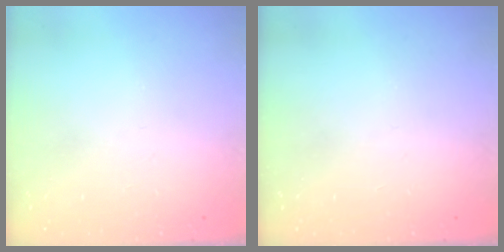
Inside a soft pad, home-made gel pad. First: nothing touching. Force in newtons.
{"total": 0.0}